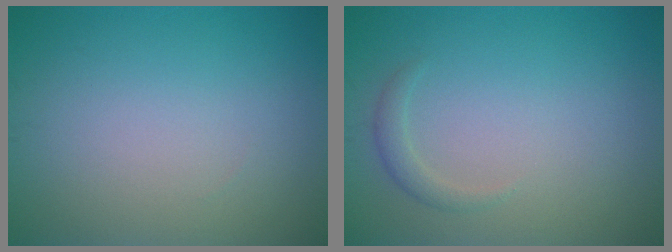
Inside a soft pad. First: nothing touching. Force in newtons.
{"total": 1.2, "press": 1.2, "slide": 0.1}